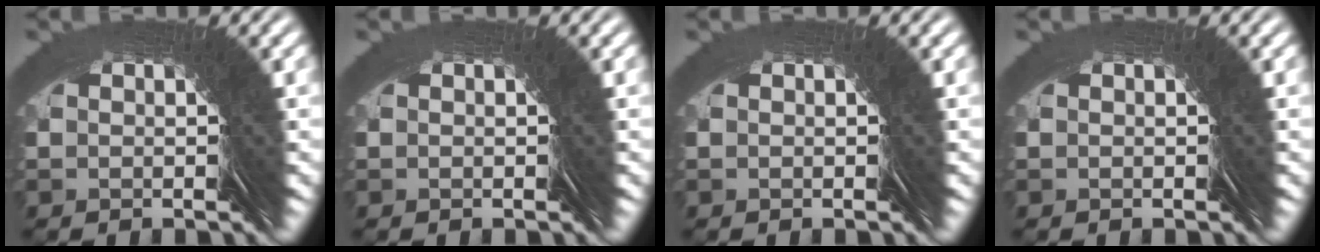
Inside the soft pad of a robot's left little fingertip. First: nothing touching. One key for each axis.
{"total": 0.0}
{"total": 0.0}
{"total": 0.0}